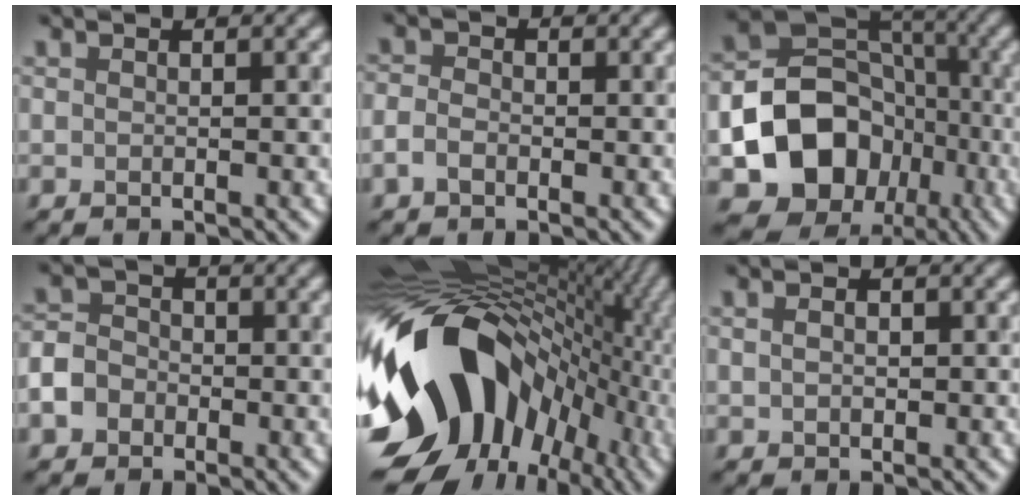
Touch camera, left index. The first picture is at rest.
{"total": 1.8, "force": [-0.8, 1.2, 1.0], "torque": [-0.021, 0.002, -0.022]}
{"total": 12.6, "force": [-4.1, 10.2, 6.1], "torque": [-0.100, -0.015, -0.083]}
{"total": 3.6, "force": [-1.6, 2.9, 1.4], "torque": [-0.019, -0.003, -0.036]}
{"total": 17.4, "force": [-2.1, 13.1, 11.3], "torque": [-0.198, 0.009, -0.048]}
{"total": 2.0, "force": [0.8, 1.3, 1.3], "torque": [-0.019, 0.015, 0.006]}